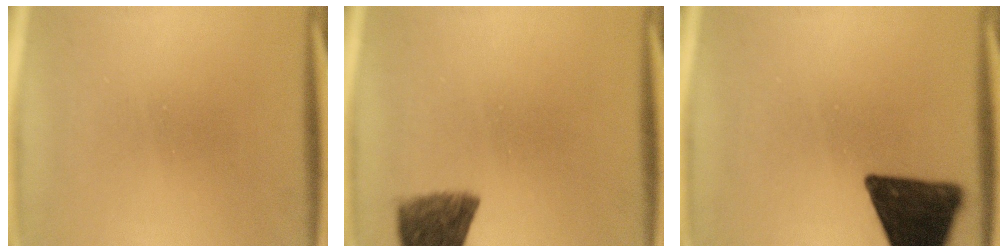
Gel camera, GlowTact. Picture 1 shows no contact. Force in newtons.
{"total": 8.0}
{"total": 14.8}